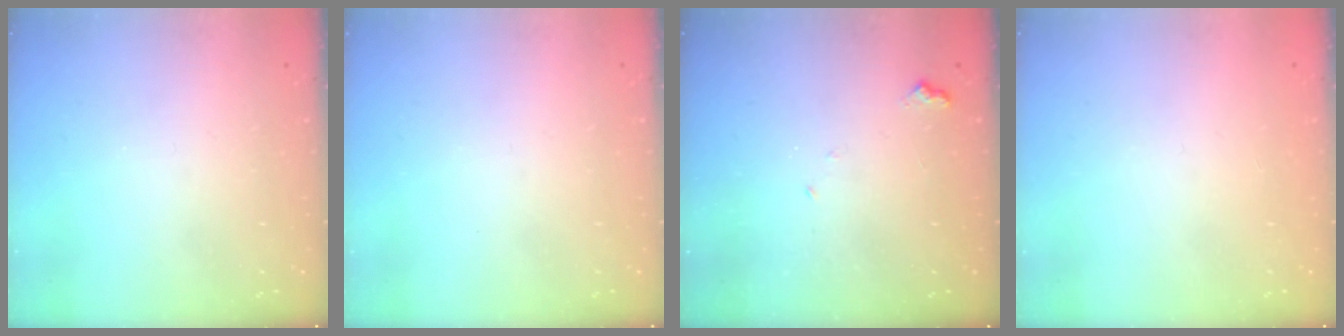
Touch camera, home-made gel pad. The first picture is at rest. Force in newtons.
{"total": 0.0}
{"total": 5.6, "press": 5.6, "slide": 0.9}
{"total": 1.1, "press": 1.0, "slide": 0.1}